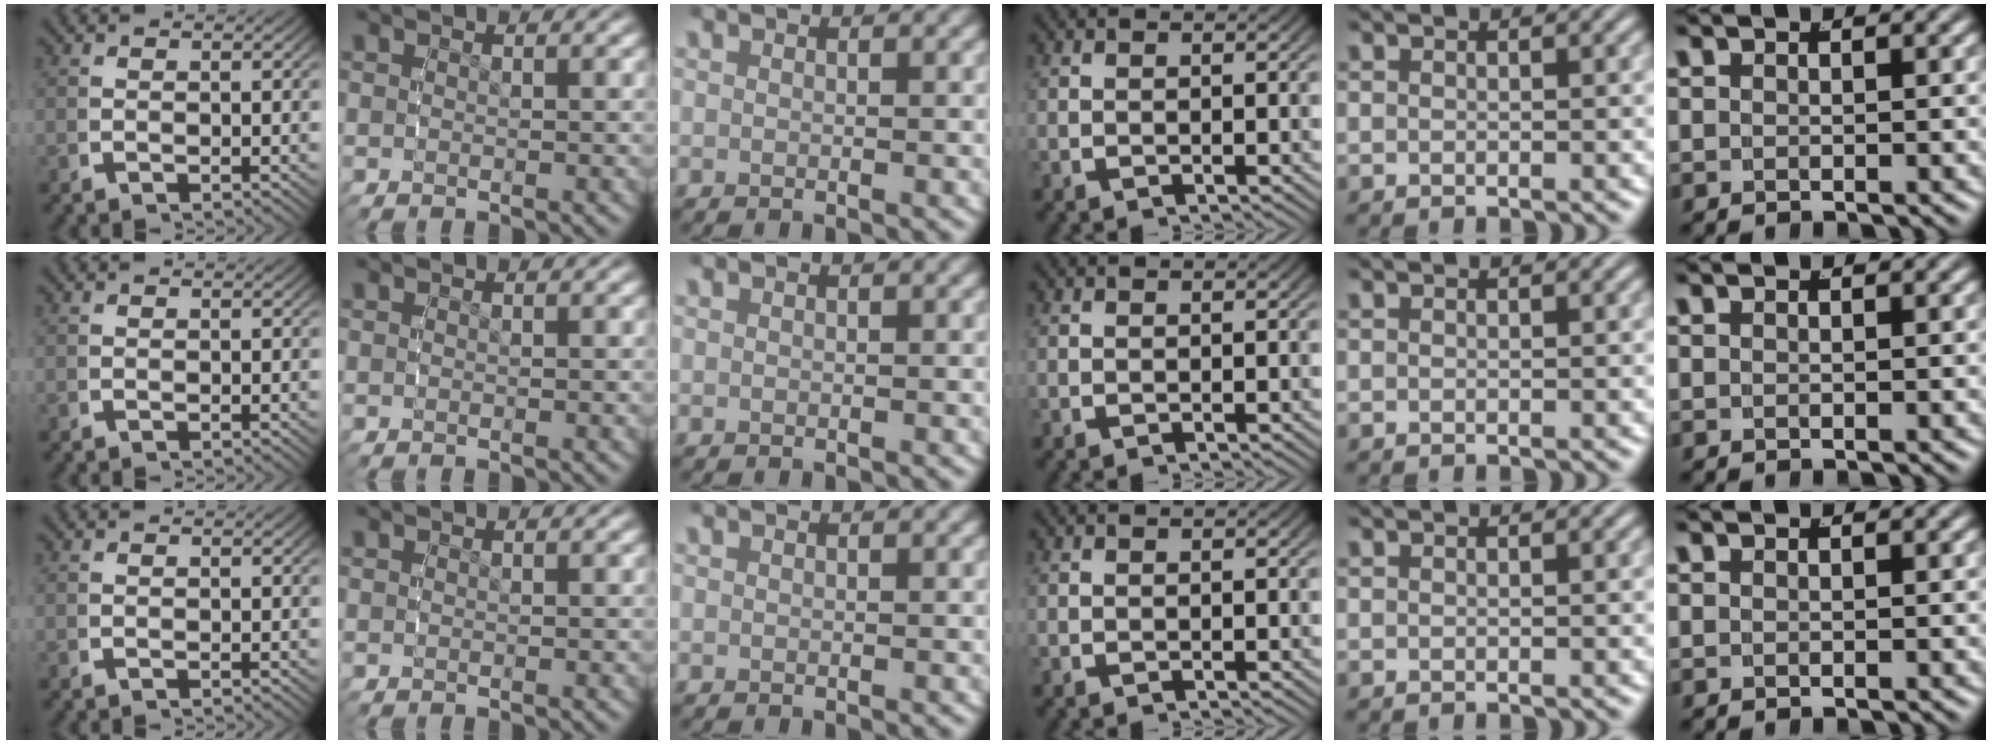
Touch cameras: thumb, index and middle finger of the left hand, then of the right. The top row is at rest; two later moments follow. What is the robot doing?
{"motion": "reach", "object": "sponge"}